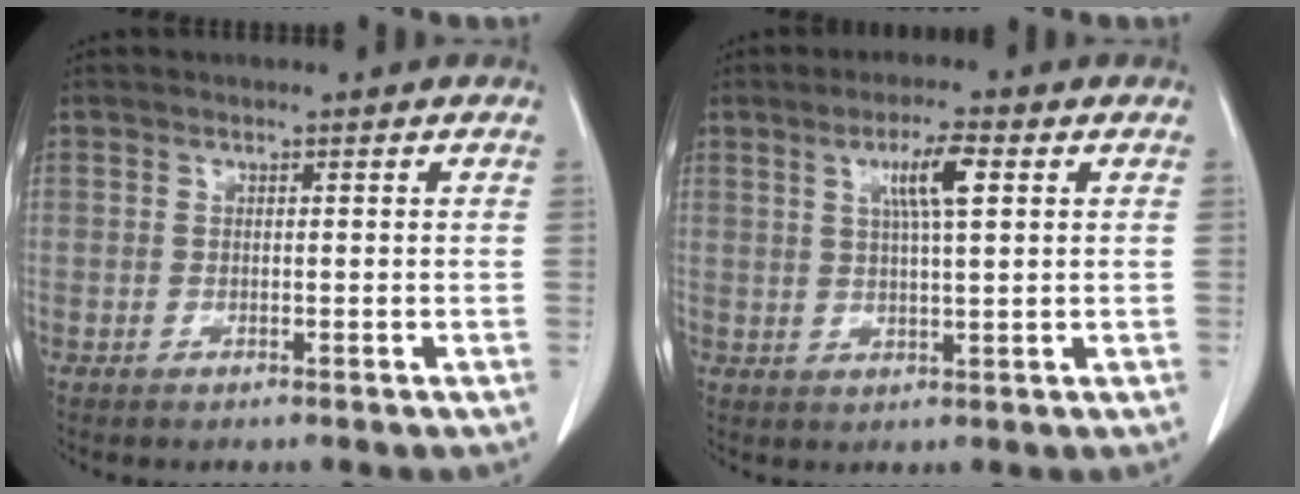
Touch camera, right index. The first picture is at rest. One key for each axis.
{"total": 5.7, "fx": 2.1, "fy": 0.4, "fz": 5.3, "tx": -0.094, "ty": 0.004, "tz": 0.036}